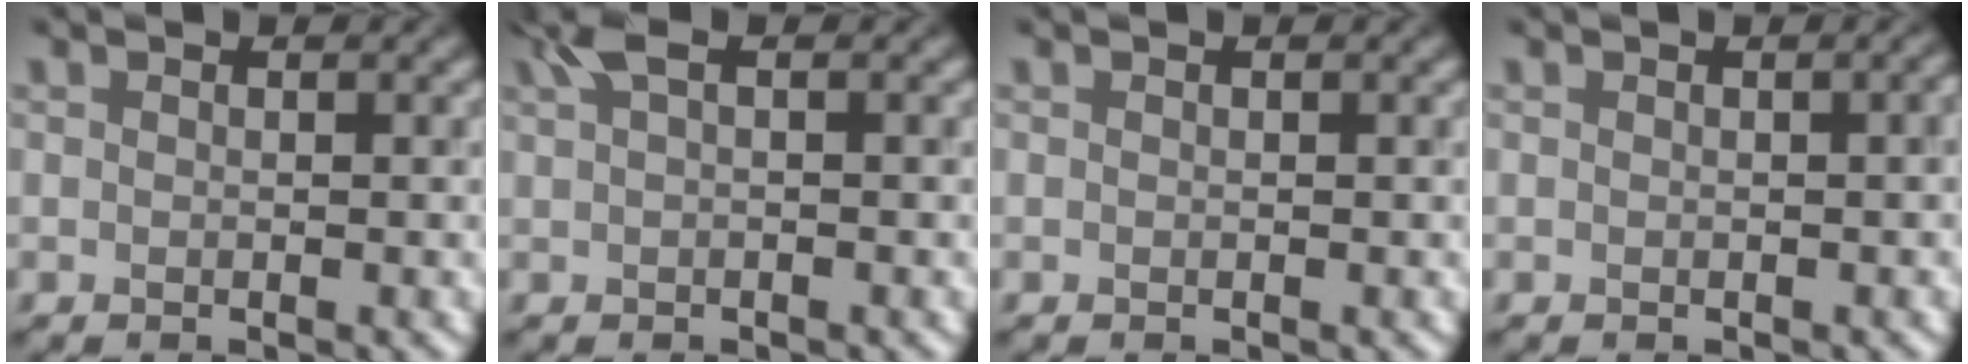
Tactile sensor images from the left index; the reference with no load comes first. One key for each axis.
{"total": 2.1, "fx": 0.9, "fy": 0.7, "fz": 1.7, "tx": -0.036, "ty": 0.006, "tz": 0.016}
{"total": 0.0}
{"total": 0.9, "fx": 0.0, "fy": 0.2, "fz": 0.8, "tx": -0.009, "ty": 0.003, "tz": 0.002}